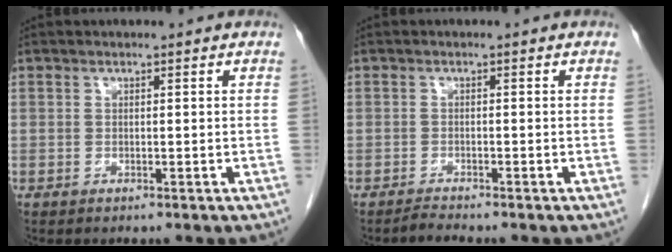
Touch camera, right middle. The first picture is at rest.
{"total": 1.3, "force": [-1.2, -0.4, 0.1], "torque": [-0.009, -0.007, -0.023]}